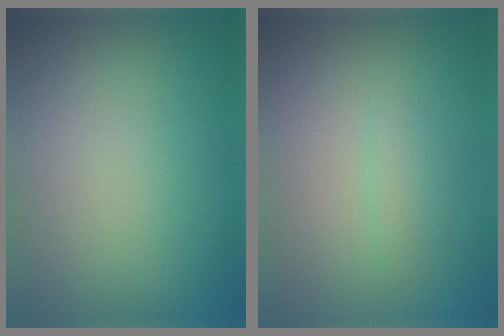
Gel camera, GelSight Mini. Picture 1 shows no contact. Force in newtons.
{"total": 1.2, "press": 1.2, "slide": 0.1}